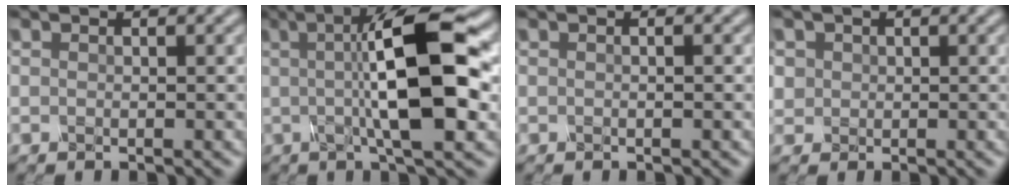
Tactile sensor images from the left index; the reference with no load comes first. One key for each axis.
{"total": 10.9, "fx": 0.9, "fy": 2.5, "fz": 10.5, "tx": -0.148, "ty": 0.013, "tz": 0.010}
{"total": 0.5, "fx": 0.0, "fy": 0.1, "fz": 0.5, "tx": -0.010, "ty": -0.001, "tz": -0.002}
{"total": 1.5, "fx": 0.4, "fy": 1.5, "fz": 0.2, "tx": -0.002, "ty": 0.001, "tz": 0.013}